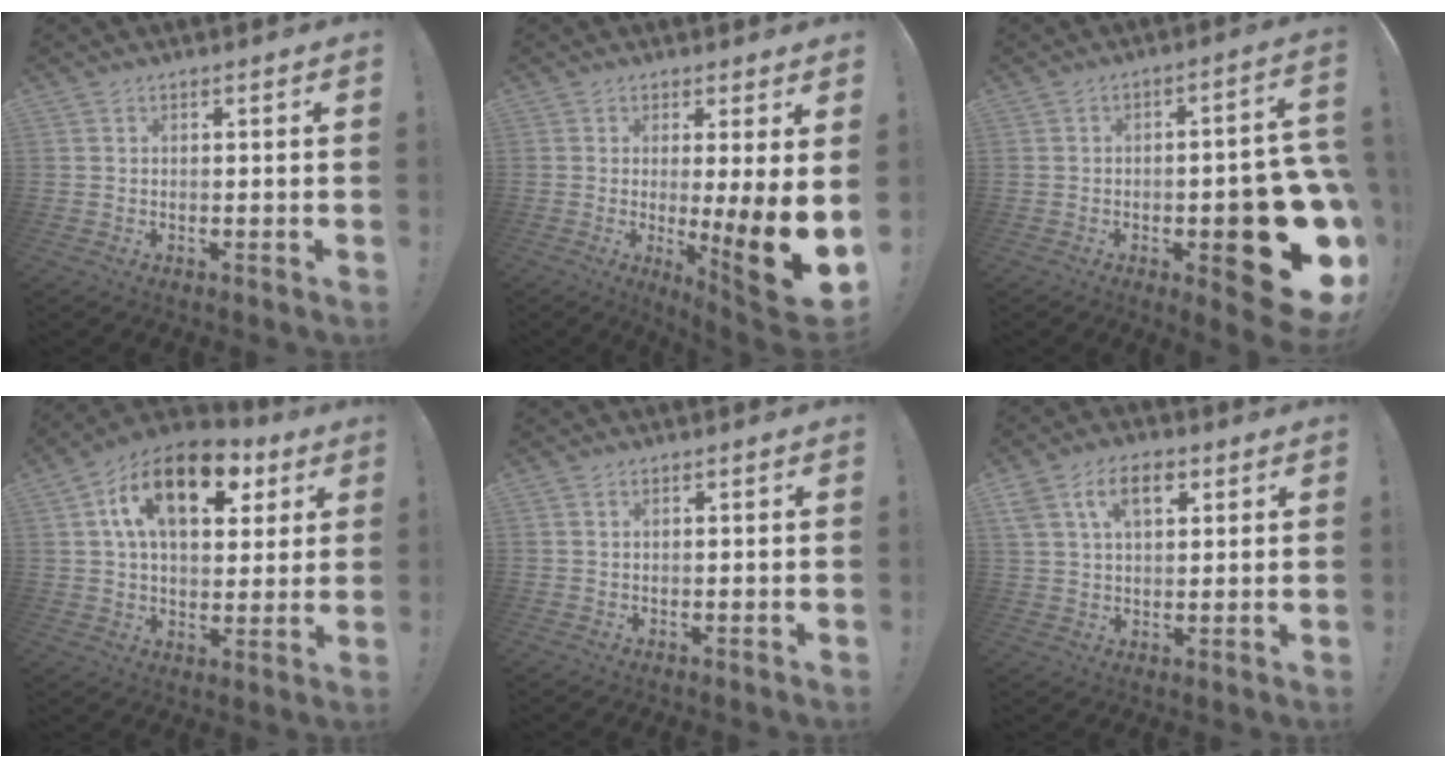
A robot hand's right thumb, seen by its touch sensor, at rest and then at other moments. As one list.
[{"total": 13.4, "force": [-2.0, 0.3, 13.2], "torque": [-0.170, -0.022, -0.024]}, {"total": 21.8, "force": [-5.9, 8.2, 19.3], "torque": [-0.225, 0.023, -0.068]}, {"total": 17.7, "force": [7.5, 9.9, 12.6], "torque": [-0.198, -0.018, 0.130]}, {"total": 0.5, "force": [0.1, -0.3, 0.4], "torque": [-0.013, 0.005, 0.004]}, {"total": 10.2, "force": [4.4, 5.9, 7.0], "torque": [-0.114, 0.009, 0.081]}]